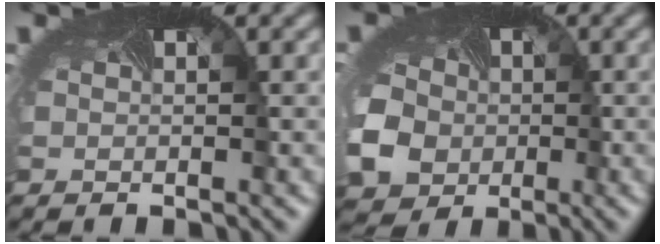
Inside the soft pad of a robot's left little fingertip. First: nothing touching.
{"total": 8.3, "force": [-2.3, 6.7, 4.3], "torque": [-0.101, -0.026, -0.036]}